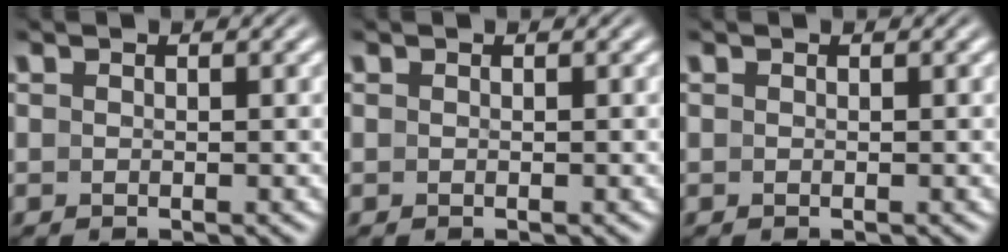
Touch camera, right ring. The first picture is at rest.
{"total": 0.0}
{"total": 0.0}